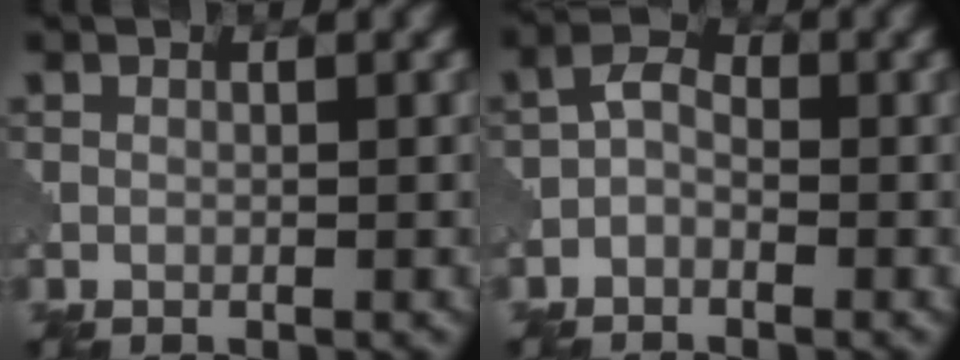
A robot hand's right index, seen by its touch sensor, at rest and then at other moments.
{"total": 2.1, "force": [-1.1, 1.2, 1.2], "torque": [-0.021, 0.011, -0.029]}